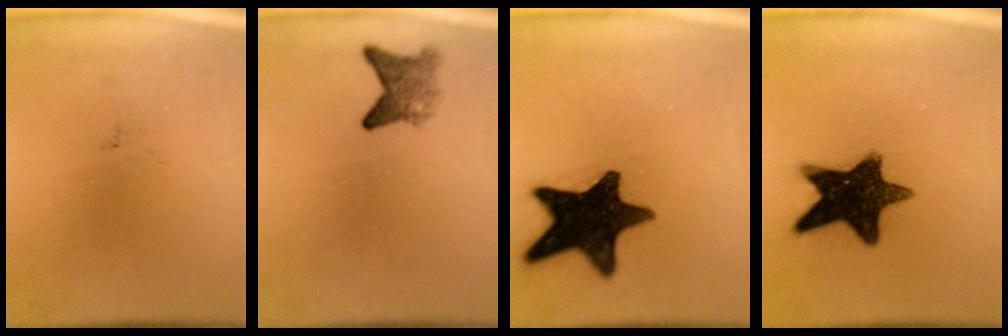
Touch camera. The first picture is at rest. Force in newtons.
{"total": 3.2}
{"total": 17.1}
{"total": 14.8}